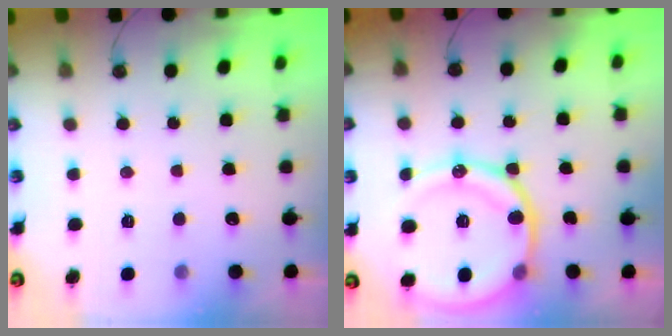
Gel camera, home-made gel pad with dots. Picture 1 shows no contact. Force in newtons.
{"total": 16.5, "press": 16.4, "slide": 1.4}